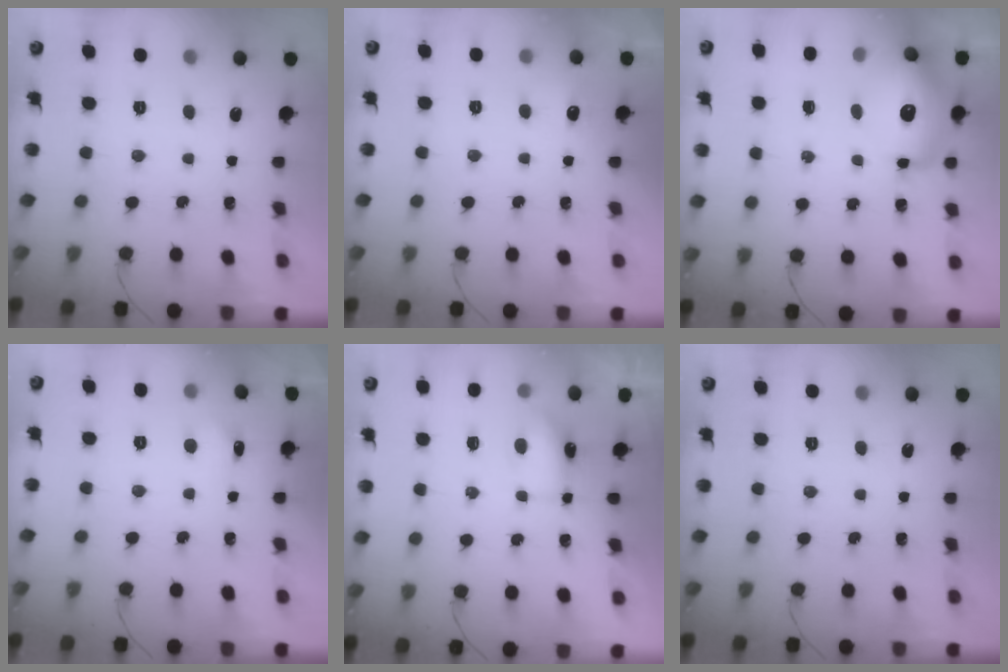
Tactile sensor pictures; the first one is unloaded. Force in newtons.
{"total": 4.1, "press": 3.9, "slide": 1.4}
{"total": 16.3, "press": 15.6, "slide": 4.5}
{"total": 5.1, "press": 5.0, "slide": 1.3}
{"total": 4.7, "press": 4.7, "slide": 0.8}
{"total": 0.0}